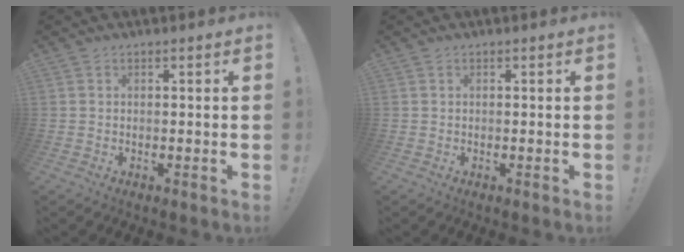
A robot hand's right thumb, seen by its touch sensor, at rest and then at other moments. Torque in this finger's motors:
{"motor_torque": [-0.38, -0.25, -0.05, -0.13, -0.05]}